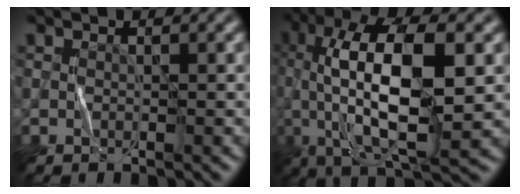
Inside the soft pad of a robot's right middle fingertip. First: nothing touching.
{"total": 12.4, "force": [0.4, 4.2, 11.7], "torque": [-0.217, 0.012, 0.004]}